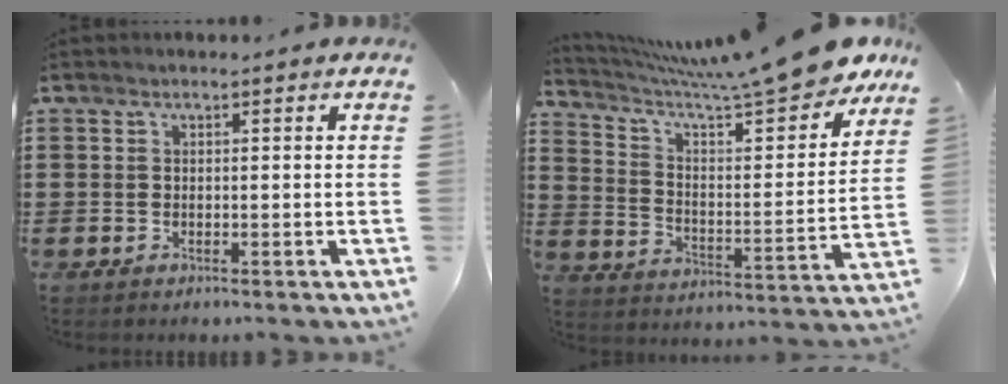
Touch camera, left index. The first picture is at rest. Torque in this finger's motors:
{"motor_torque": [1.08, -1.06, 1.05, 0.21]}